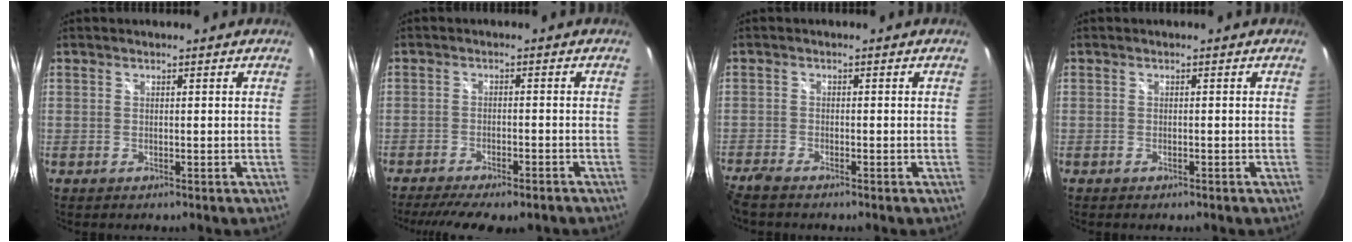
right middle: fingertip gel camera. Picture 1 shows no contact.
{"total": 12.3, "force": [-9.9, 3.2, 6.5], "torque": [-0.136, -0.036, -0.144]}
{"total": 4.6, "force": [-4.0, 0.7, 2.1], "torque": [-0.061, -0.021, -0.078]}
{"total": 0.7, "force": [-0.6, 0.3, 0.2], "torque": [-0.005, -0.003, -0.011]}